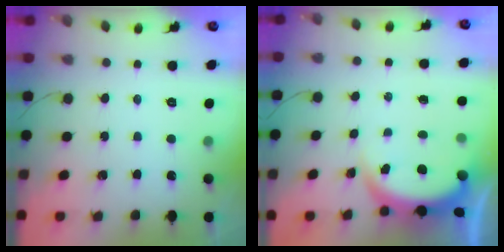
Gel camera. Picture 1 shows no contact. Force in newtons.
{"total": 4.0, "press": 4.0, "slide": 0.1}